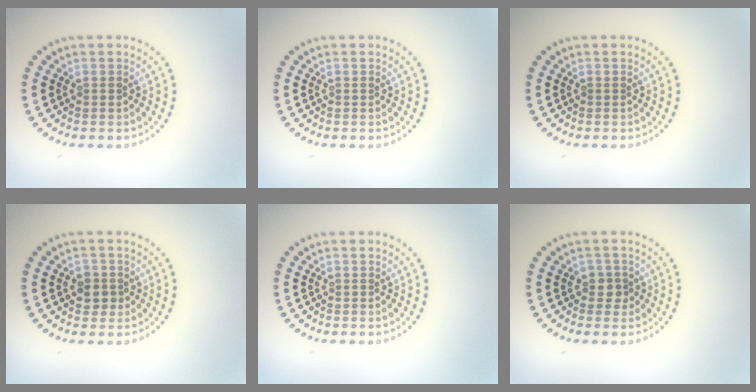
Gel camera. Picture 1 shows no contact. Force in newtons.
{"total": 0.0}
{"total": 0.0}
{"total": 1.8, "press": 1.6, "slide": 0.6}
{"total": 0.0}
{"total": 1.5, "press": 1.2, "slide": 0.9}